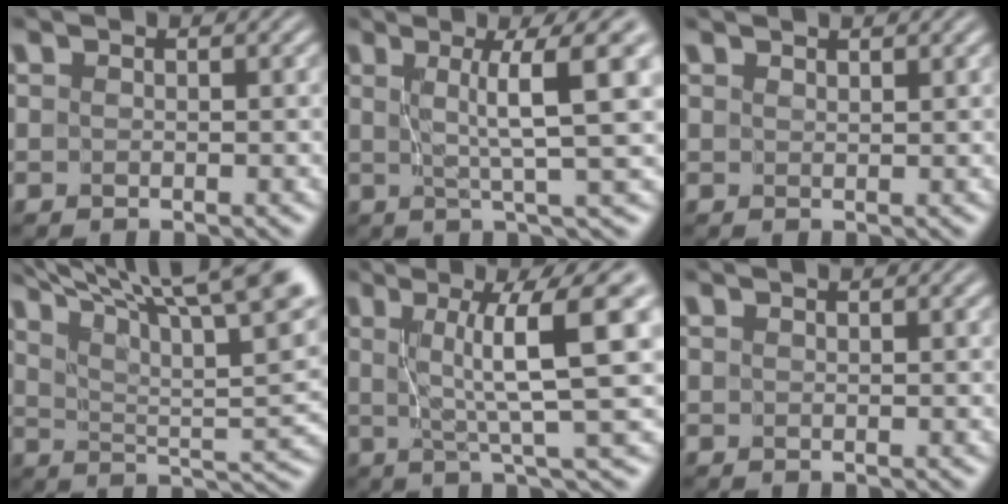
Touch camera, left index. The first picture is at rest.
{"total": 7.5, "force": [2.1, 1.0, 7.2], "torque": [-0.090, 0.015, 0.030]}
{"total": 1.1, "force": [1.1, 0.2, 0.2], "torque": [-0.002, -0.002, 0.016]}
{"total": 15.7, "force": [11.3, 3.7, 10.2], "torque": [-0.164, 0.024, 0.151]}
{"total": 8.9, "force": [2.2, 1.3, 8.6], "torque": [-0.107, 0.011, 0.034]}
{"total": 0.9, "force": [0.8, 0.1, 0.4], "torque": [-0.004, -0.003, 0.008]}